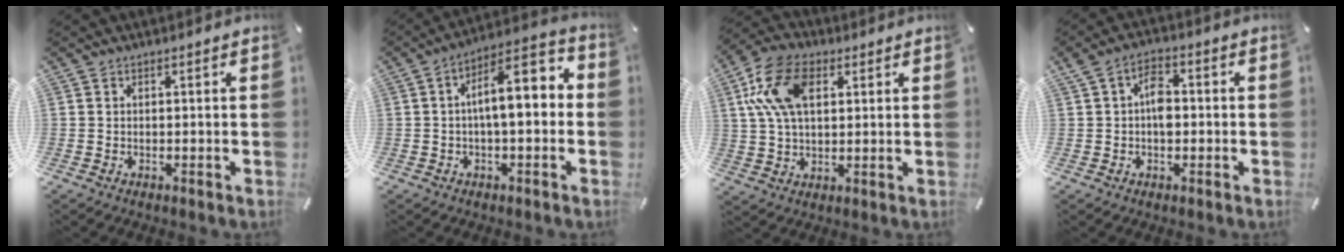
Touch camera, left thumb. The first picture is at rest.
{"total": 10.8, "force": [0.7, 4.7, 9.8], "torque": [-0.137, -0.012, 0.005]}
{"total": 13.9, "force": [4.5, 8.9, 9.7], "torque": [-0.212, 0.013, 0.081]}
{"total": 5.8, "force": [-0.2, 3.7, 4.4], "torque": [-0.074, 0.007, -0.010]}